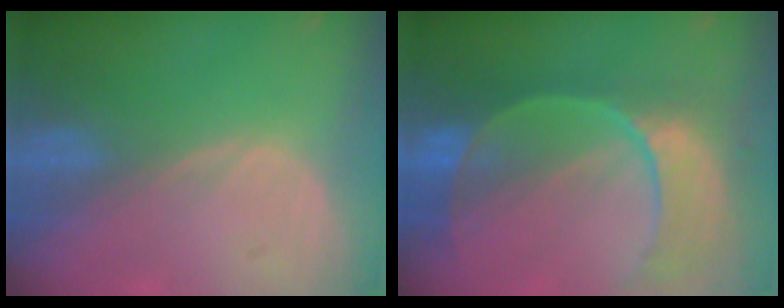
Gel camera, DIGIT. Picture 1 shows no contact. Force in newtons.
{"total": 10.9, "press": 9.3, "slide": 5.7}